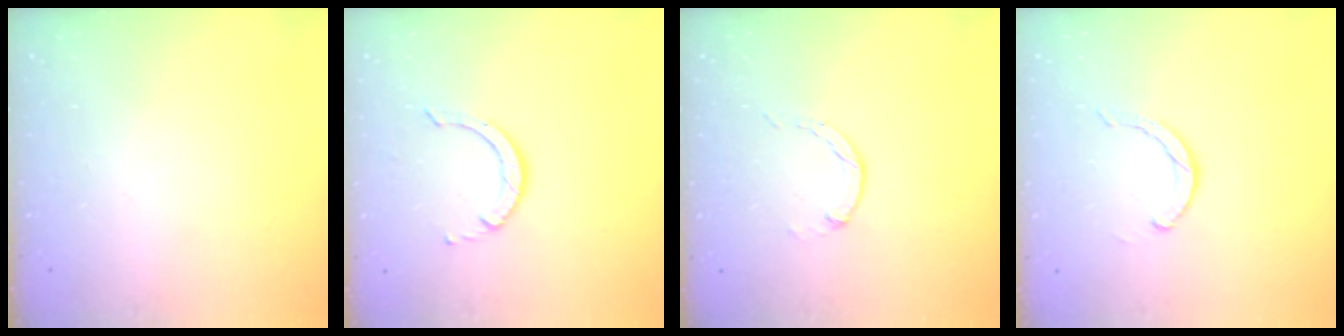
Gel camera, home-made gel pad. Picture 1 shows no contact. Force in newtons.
{"total": 3.5, "press": 3.5, "slide": 0.3}
{"total": 0.8, "press": 0.7, "slide": 0.2}
{"total": 3.6, "press": 3.6, "slide": 0.6}